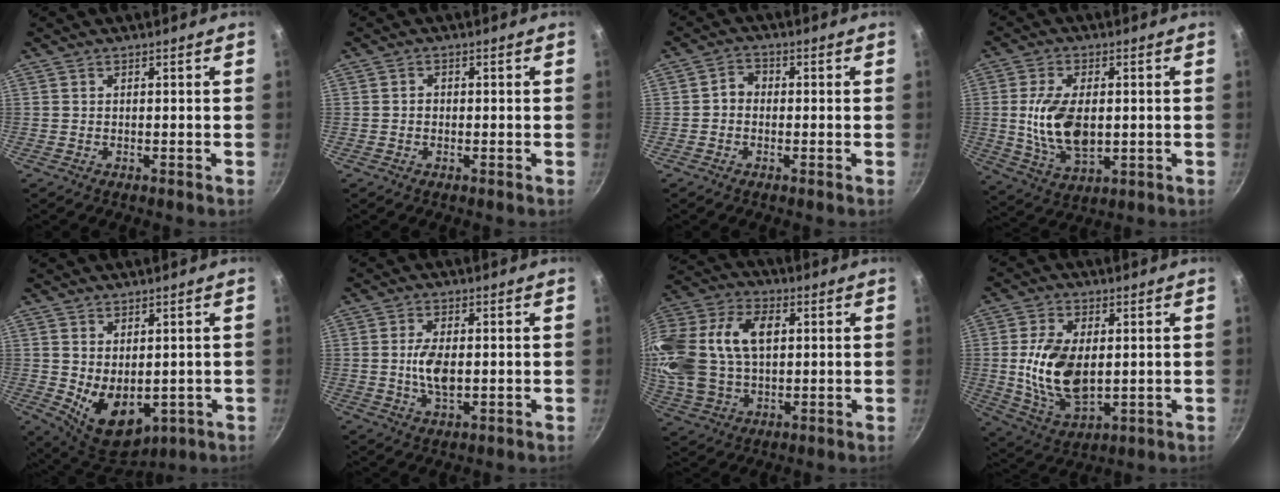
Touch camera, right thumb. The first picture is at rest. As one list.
[{"total": 1.3, "force": [-0.2, 1.1, 0.6], "torque": [-0.009, 0.005, -0.005]}, {"total": 2.9, "force": [-0.5, 2.4, 1.4], "torque": [-0.011, 0.014, -0.017]}, {"total": 12.7, "force": [0.2, 7.1, 10.5], "torque": [-0.191, -0.006, 0.009]}, {"total": 10.3, "force": [-0.5, 6.9, 7.7], "torque": [-0.097, -0.022, 0.017]}, {"total": 6.4, "force": [-0.1, 3.3, 5.5], "torque": [-0.105, -0.002, 0.000]}, {"total": 22.7, "force": [4.3, 15.0, 16.5], "torque": [-0.341, 0.019, 0.076]}, {"total": 14.3, "force": [0.8, 8.3, 11.6], "torque": [-0.208, -0.011, 0.023]}]